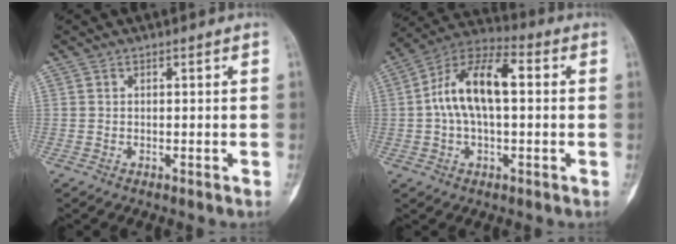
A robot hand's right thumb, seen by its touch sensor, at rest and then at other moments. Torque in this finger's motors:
{"motor_torque": [0.18, 0.23, 1.09, -0.45, 0.18]}